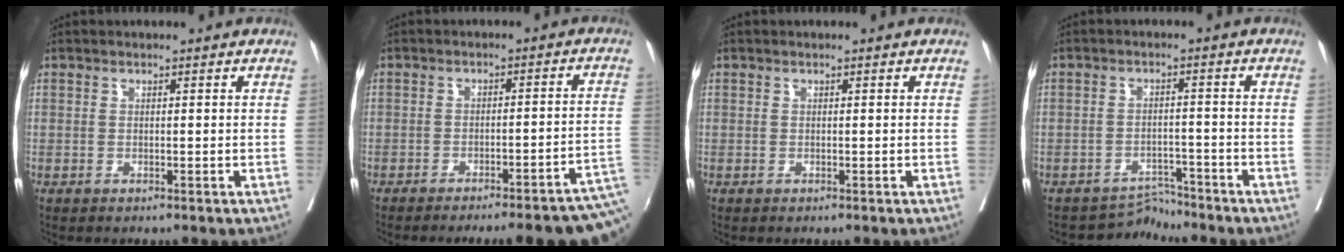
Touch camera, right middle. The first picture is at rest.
{"total": 16.1, "force": [-12.2, 1.4, 10.4], "torque": [-0.079, 0.005, -0.146]}
{"total": 0.0}
{"total": 3.4, "force": [-3.2, 0.2, -1.4], "torque": [0.025, 0.009, -0.047]}